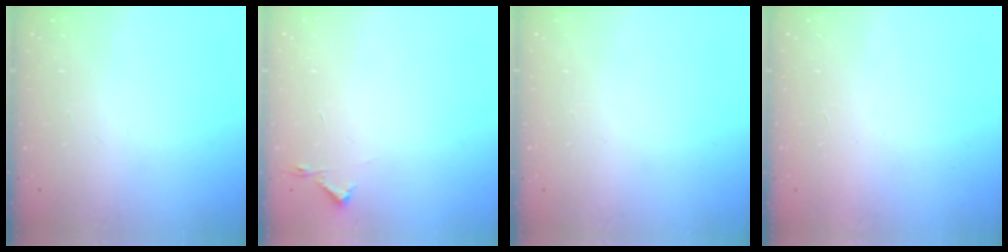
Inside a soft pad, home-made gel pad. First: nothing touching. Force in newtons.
{"total": 2.7, "press": 2.6, "slide": 0.4}
{"total": 0.0}
{"total": 1.6, "press": 1.6, "slide": 0.1}